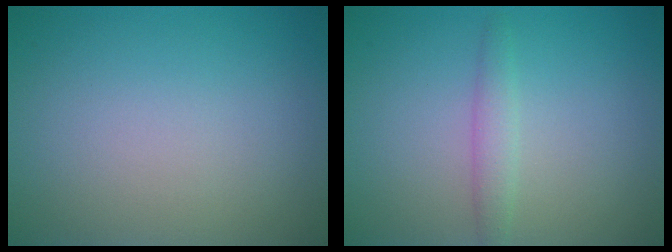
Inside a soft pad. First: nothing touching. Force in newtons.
{"total": 1.6, "press": 1.6, "slide": 0.0}